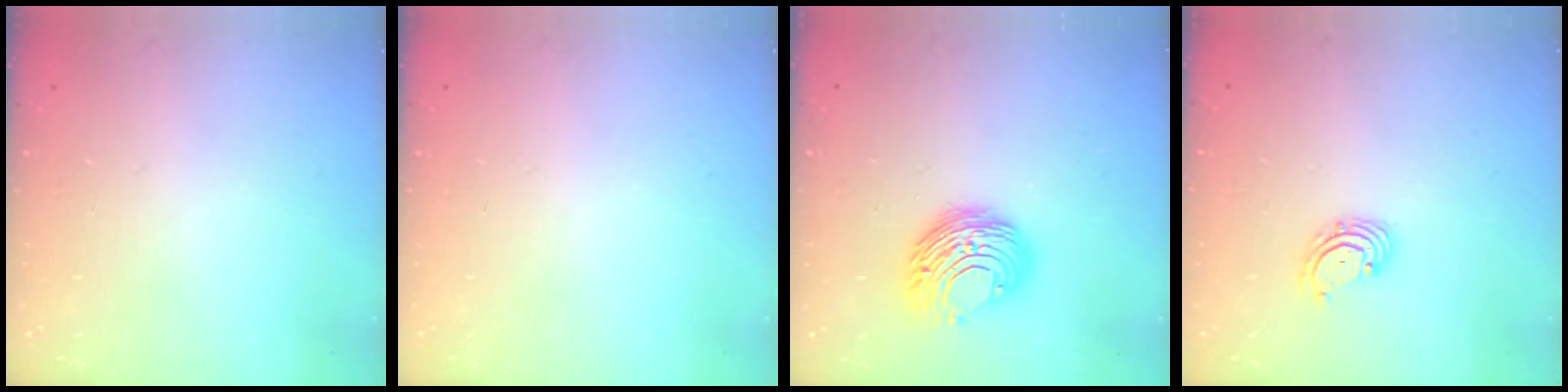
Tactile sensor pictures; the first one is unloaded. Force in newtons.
{"total": 0.0}
{"total": 11.0, "press": 11.0, "slide": 0.4}
{"total": 2.7, "press": 2.7, "slide": 0.6}